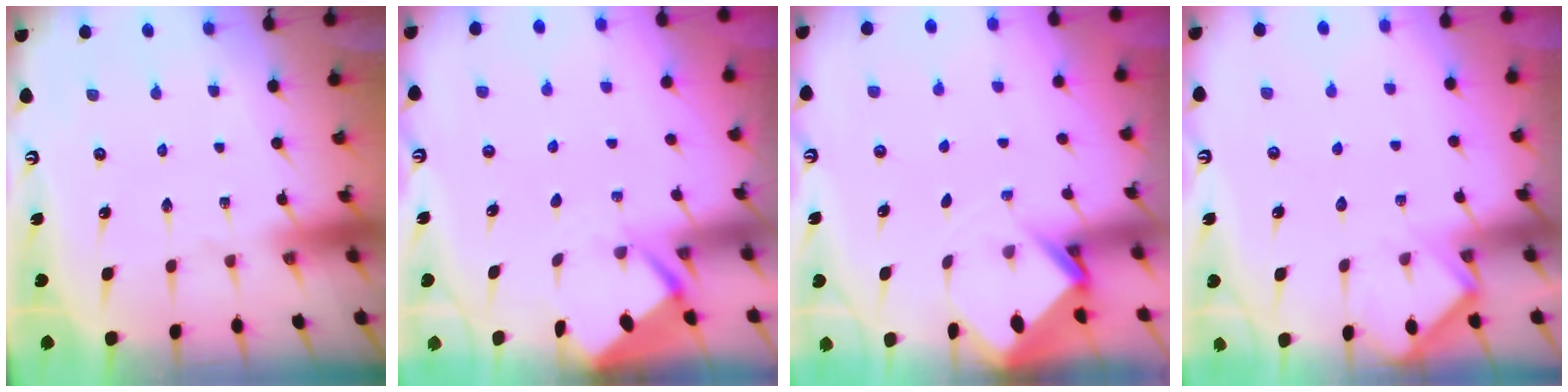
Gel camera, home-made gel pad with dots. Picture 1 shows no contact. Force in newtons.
{"total": 2.6, "press": 2.6, "slide": 0.3}
{"total": 2.9, "press": 2.9, "slide": 0.2}
{"total": 6.0, "press": 6.0, "slide": 0.5}